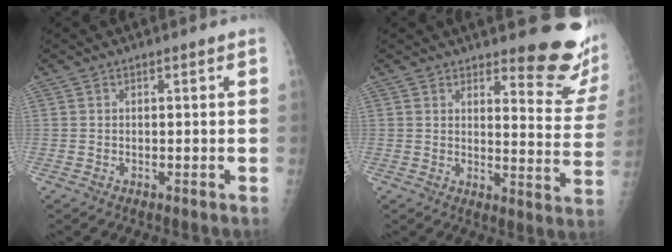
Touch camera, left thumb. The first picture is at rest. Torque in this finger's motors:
{"motor_torque": [1.03, 0.13, 0.79, -0.31, 0.19]}